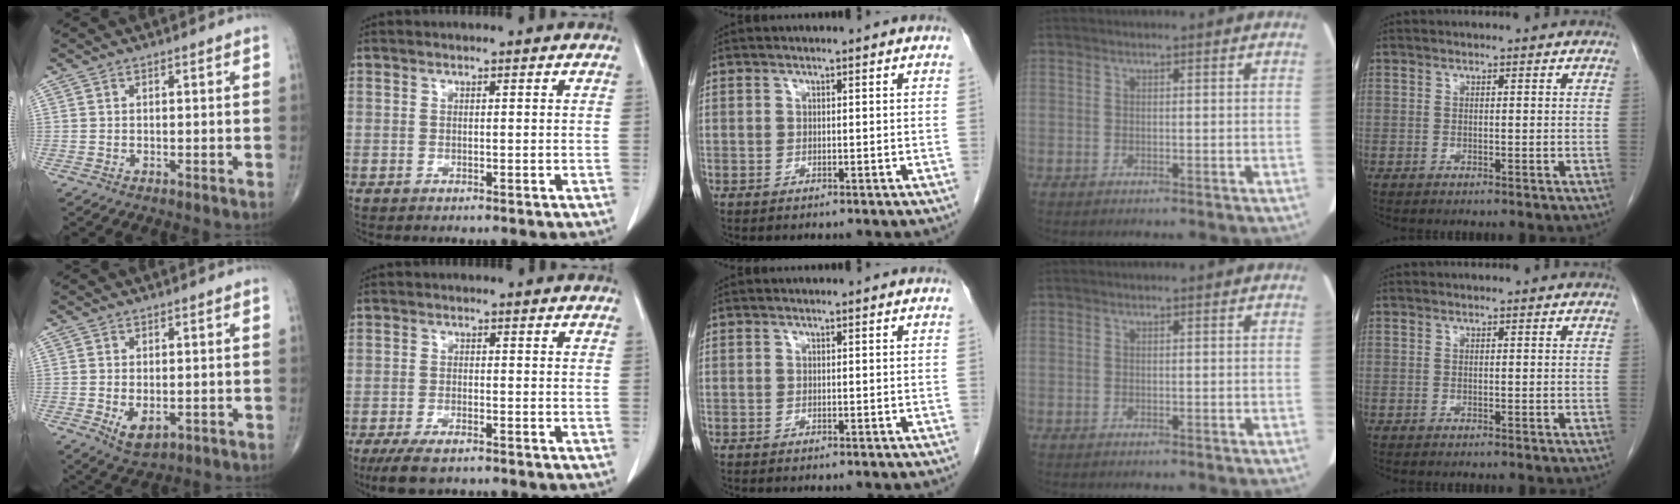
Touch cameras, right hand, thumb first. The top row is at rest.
{"thumb": {"total": 4.8, "force": [-1.1, 2.7, 3.8], "torque": [-0.059, -0.009, -0.006]}, "index": {"total": 5.7, "force": [-4.3, 1.7, 3.3], "torque": [-0.062, -0.010, -0.072]}}